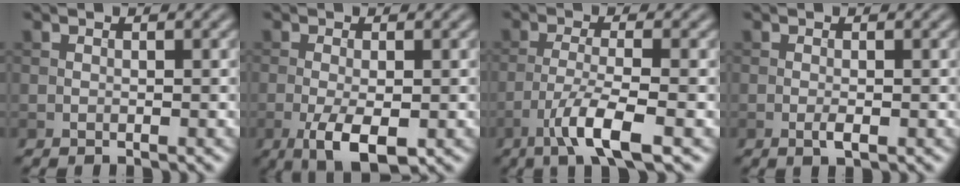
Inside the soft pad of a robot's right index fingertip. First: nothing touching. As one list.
[{"total": 4.4, "force": [-1.7, 1.5, 3.8], "torque": [-0.076, -0.009, -0.029]}, {"total": 5.2, "force": [-2.7, 0.8, 4.3], "torque": [-0.079, 0.000, -0.057]}, {"total": 1.1, "force": [-0.4, 0.3, 1.0], "torque": [-0.022, -0.003, -0.008]}]